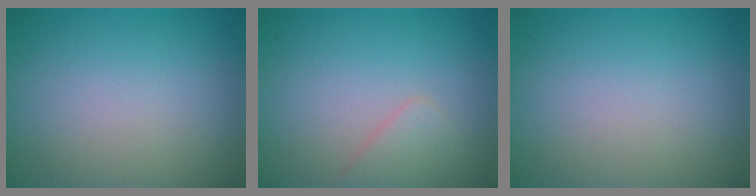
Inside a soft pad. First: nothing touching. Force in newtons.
{"total": 1.6, "press": 1.6, "slide": 0.1}
{"total": 0.0}